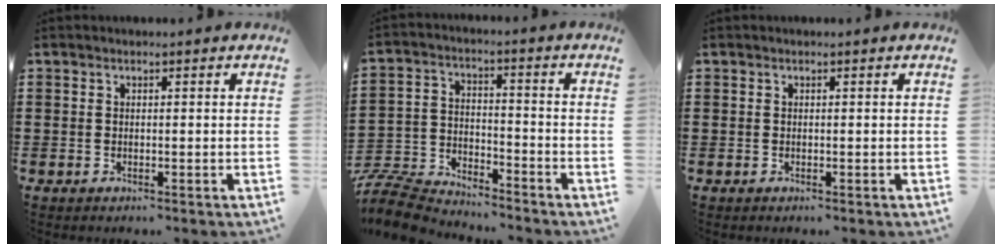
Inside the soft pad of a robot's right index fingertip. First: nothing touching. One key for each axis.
{"total": 8.1, "fx": -7.9, "fy": 1.4, "fz": 1.1, "tx": -0.041, "ty": 0.009, "tz": -0.161}
{"total": 0.0}